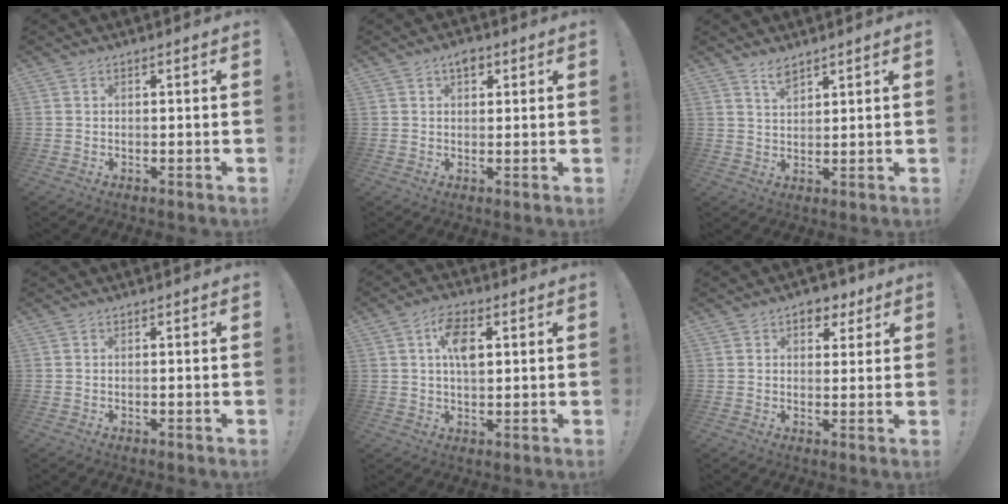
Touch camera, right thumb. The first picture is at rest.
{"total": 3.3, "force": [1.7, 2.2, 1.7], "torque": [-0.012, -0.005, 0.025]}
{"total": 4.1, "force": [3.3, 1.3, 1.9], "torque": [-0.026, -0.022, 0.057]}
{"total": 0.0}
{"total": 8.2, "force": [2.3, 4.6, 6.4], "torque": [-0.094, 0.002, 0.038]}
{"total": 6.0, "force": [3.2, 4.3, 2.7], "torque": [-0.020, -0.013, 0.053]}